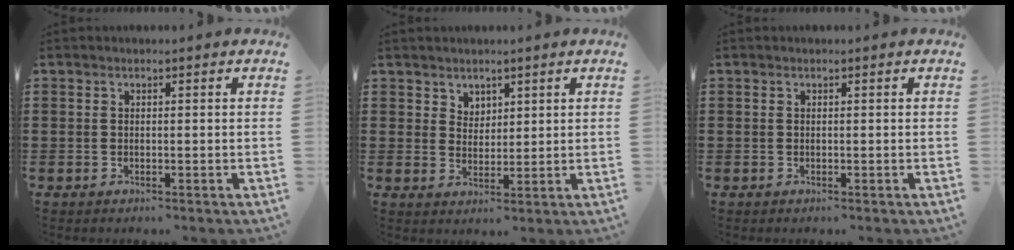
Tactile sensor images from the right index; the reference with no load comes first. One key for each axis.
{"total": 3.0, "fx": 2.3, "fy": 1.9, "fz": 0.0, "tx": -0.008, "ty": 0.005, "tz": 0.044}
{"total": 0.0}